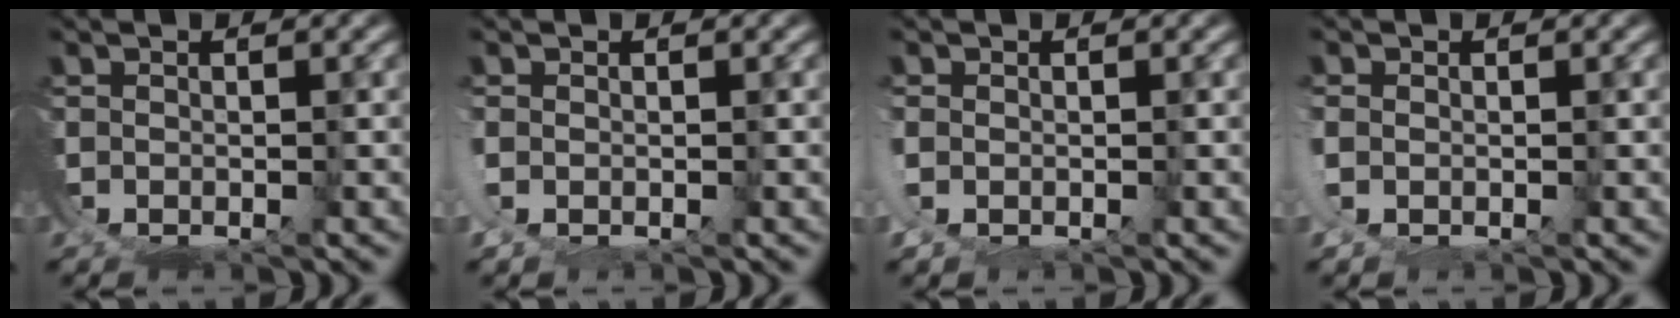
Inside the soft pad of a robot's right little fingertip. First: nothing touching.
{"total": 0.9, "force": [0.8, -0.3, -0.1], "torque": [-0.006, 0.004, 0.010]}
{"total": 0.6, "force": [0.6, 0.1, -0.1], "torque": [-0.009, 0.005, 0.006]}
{"total": 0.9, "force": [0.8, -0.1, -0.2], "torque": [-0.006, 0.006, 0.010]}